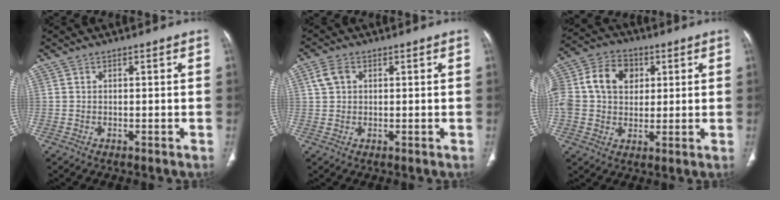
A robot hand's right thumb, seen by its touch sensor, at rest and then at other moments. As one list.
[{"total": 3.2, "force": [1.0, 2.4, 1.9], "torque": [-0.039, 0.008, 0.023]}, {"total": 17.5, "force": [3.7, 13.8, 10.1], "torque": [-0.210, 0.032, 0.067]}]